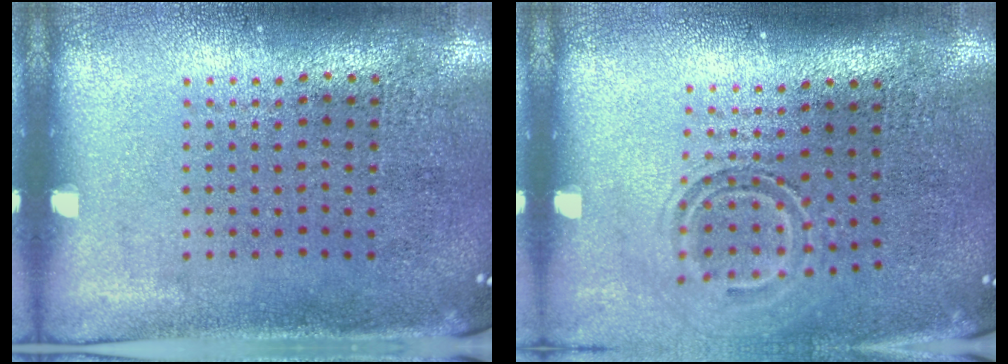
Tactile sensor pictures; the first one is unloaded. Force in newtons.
{"total": 1.7, "press": 1.2, "slide": 1.2}